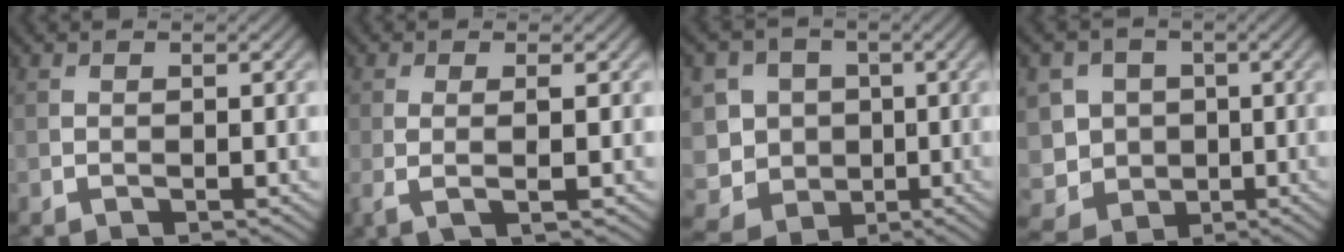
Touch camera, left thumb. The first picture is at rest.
{"total": 2.7, "force": [0.0, 0.4, 2.7], "torque": [-0.054, -0.001, -0.003]}
{"total": 8.5, "force": [-1.5, 7.5, 3.6], "torque": [-0.115, -0.002, -0.042]}
{"total": 6.8, "force": [-0.9, 6.1, 2.8], "torque": [-0.084, -0.009, -0.028]}